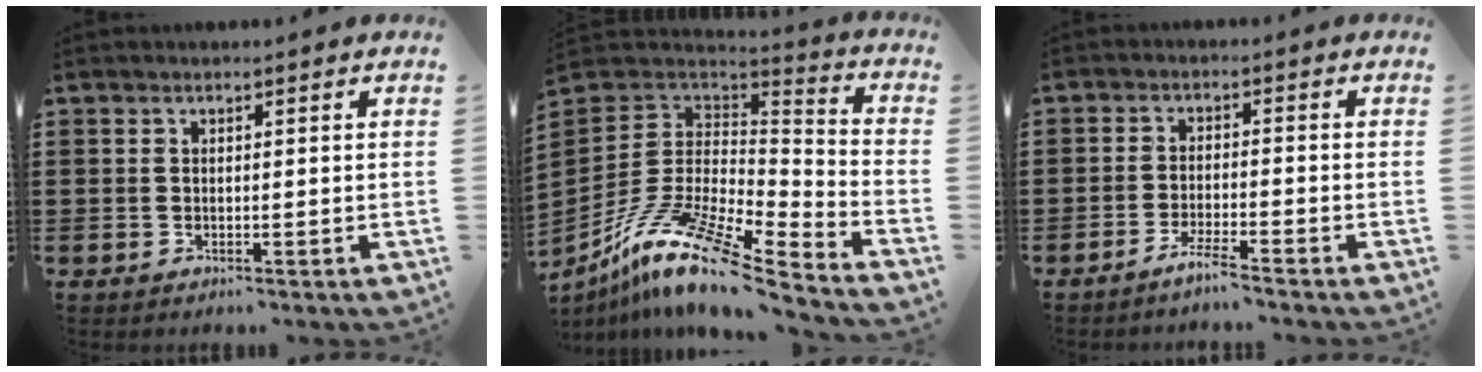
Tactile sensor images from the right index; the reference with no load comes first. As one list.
[{"total": 14.3, "force": [-9.2, 3.6, 10.3], "torque": [-0.210, 0.013, -0.174]}, {"total": 3.1, "force": [-2.7, -0.4, 1.5], "torque": [-0.032, -0.003, -0.051]}]